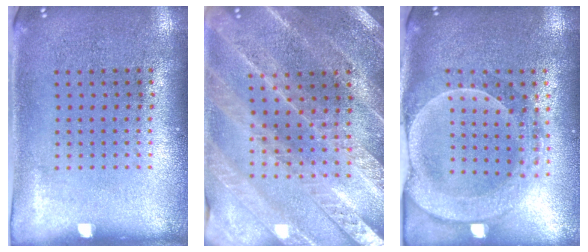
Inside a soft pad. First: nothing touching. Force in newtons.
{"total": 2.5, "press": 2.5, "slide": 0.2}
{"total": 2.2, "press": 2.1, "slide": 0.8}